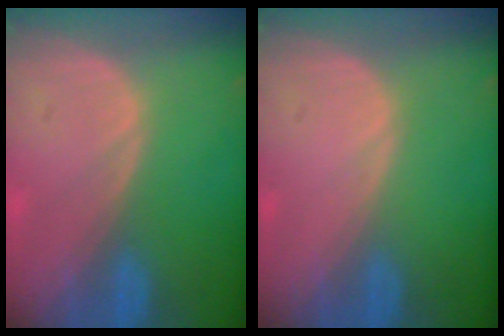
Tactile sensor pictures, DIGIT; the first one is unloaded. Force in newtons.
{"total": 0.0}